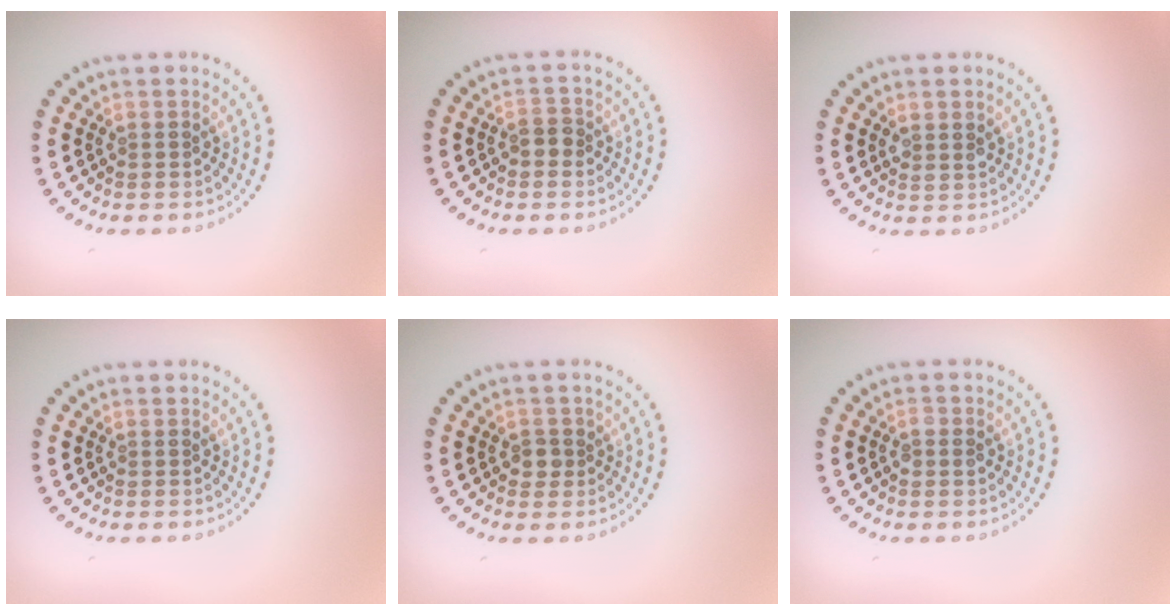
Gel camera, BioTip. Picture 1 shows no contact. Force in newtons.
{"total": 1.4, "press": 1.2, "slide": 0.6}
{"total": 1.5, "press": 1.3, "slide": 0.7}
{"total": 0.0}
{"total": 1.4, "press": 1.3, "slide": 0.6}
{"total": 1.1, "press": 1.1, "slide": 0.0}